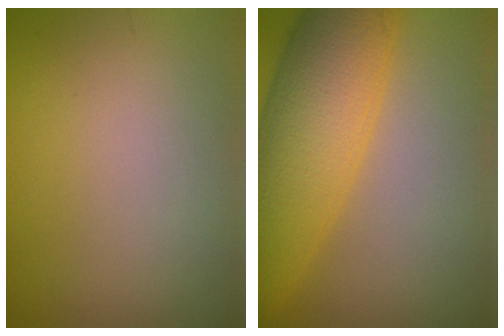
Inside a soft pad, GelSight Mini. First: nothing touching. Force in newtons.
{"total": 10.0, "press": 10.0, "slide": 0.3}